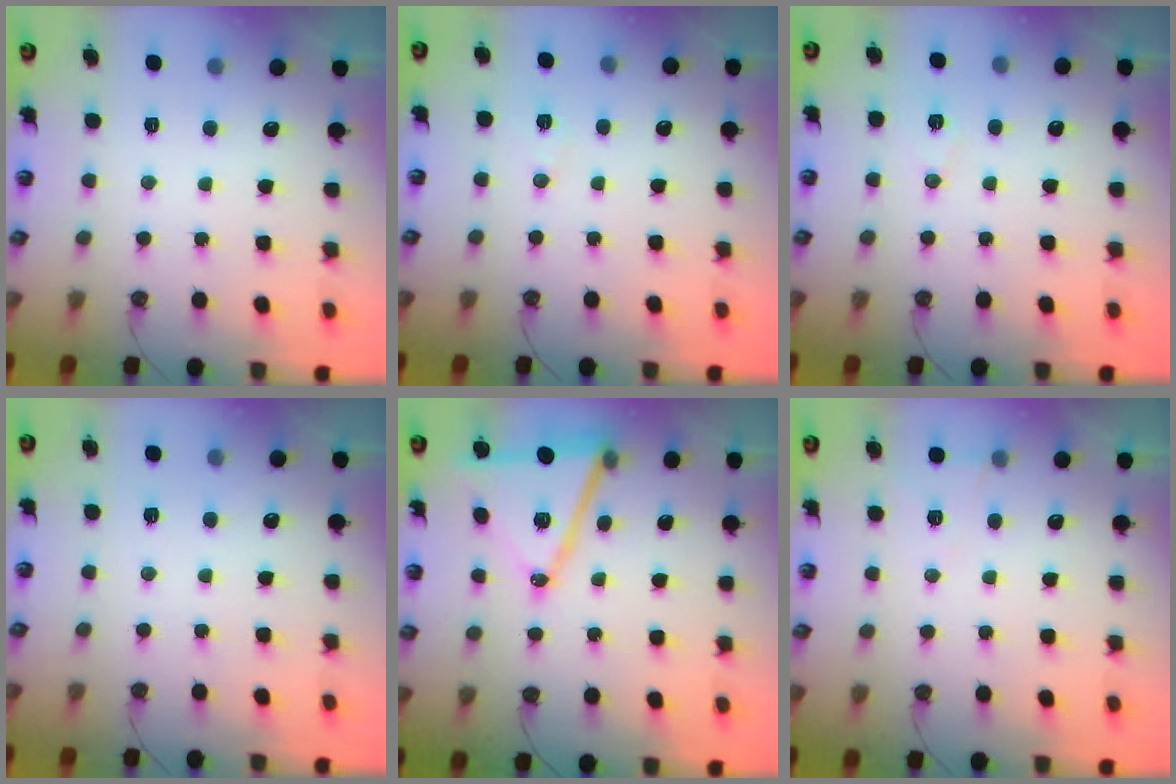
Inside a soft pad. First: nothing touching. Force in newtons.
{"total": 6.7, "press": 4.9, "slide": 4.4}
{"total": 8.3, "press": 7.1, "slide": 4.3}
{"total": 2.0, "press": 0.8, "slide": 1.8}
{"total": 14.7, "press": 14.2, "slide": 3.8}
{"total": 5.0, "press": 2.7, "slide": 4.2}